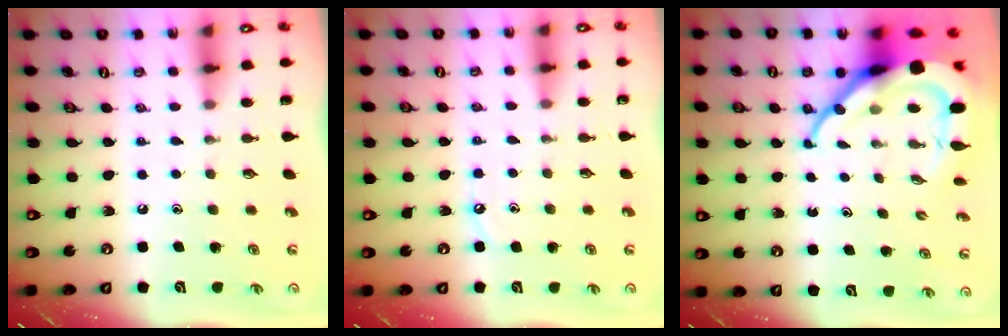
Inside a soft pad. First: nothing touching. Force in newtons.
{"total": 4.3, "press": 4.3, "slide": 0.6}
{"total": 15.1, "press": 15.0, "slide": 1.7}